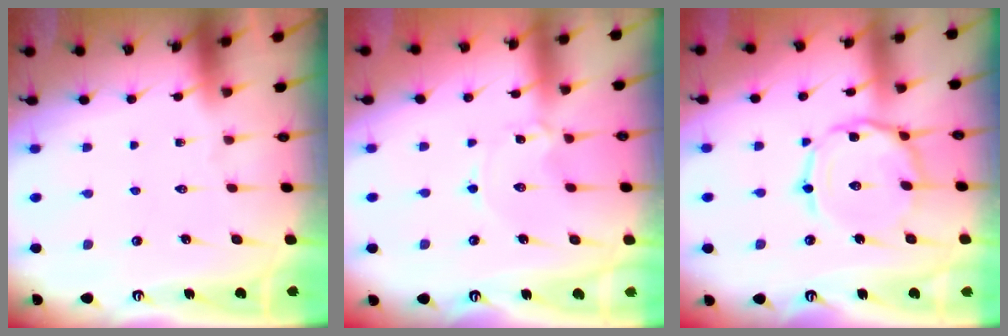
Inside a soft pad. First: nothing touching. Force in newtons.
{"total": 0.0}
{"total": 8.1, "press": 8.1, "slide": 0.5}